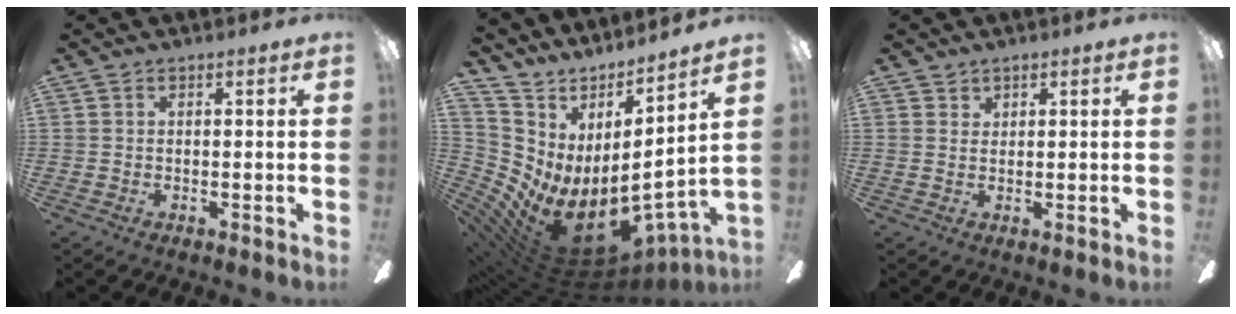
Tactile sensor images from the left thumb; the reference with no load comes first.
{"total": 8.3, "force": [-3.3, 1.3, 7.5], "torque": [-0.099, -0.060, -0.051]}
{"total": 1.1, "force": [1.0, 0.6, 0.1], "torque": [-0.002, 0.000, 0.019]}